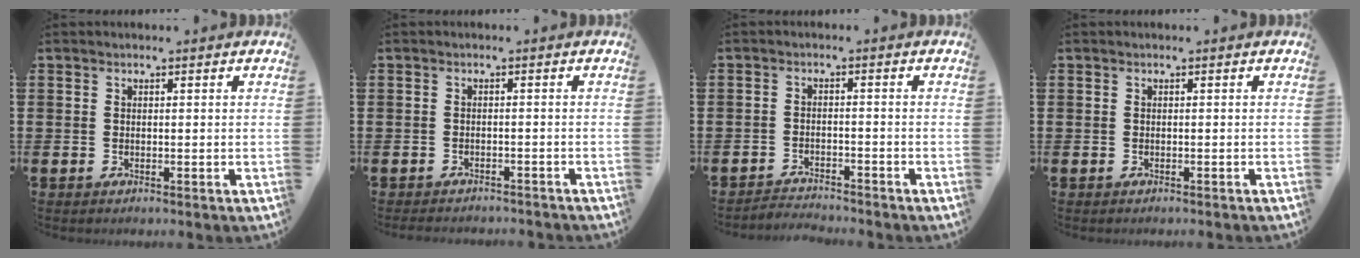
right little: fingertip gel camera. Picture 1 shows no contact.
{"total": 1.2, "force": [-1.2, 0.0, 0.0], "torque": [-0.004, 0.001, -0.026]}
{"total": 2.3, "force": [-2.3, 0.0, -0.3], "torque": [-0.002, 0.003, -0.051]}
{"total": 0.0}